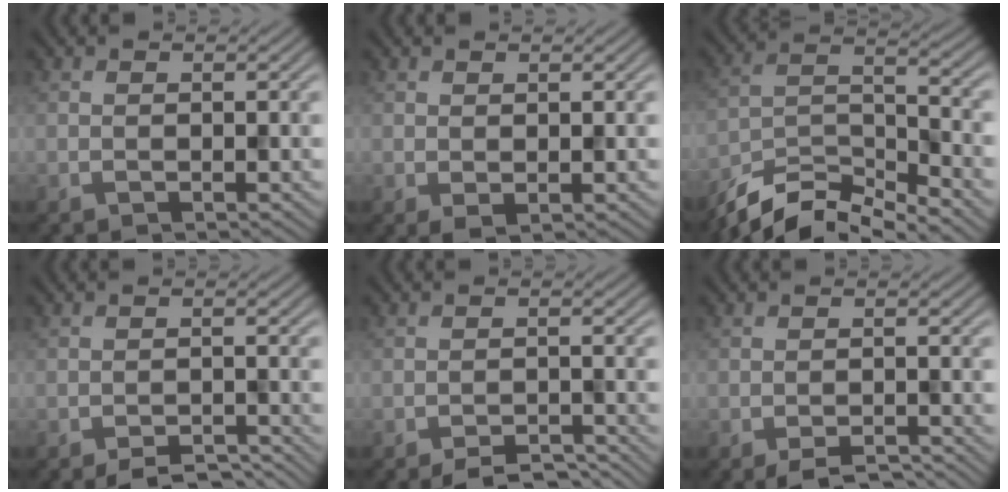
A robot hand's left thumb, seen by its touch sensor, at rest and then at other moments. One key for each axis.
{"total": 1.0, "fx": 0.2, "fy": 0.5, "fz": 0.8, "tx": -0.017, "ty": -0.003, "tz": 0.006}
{"total": 10.6, "fx": -8.7, "fy": 2.9, "fz": 5.3, "tx": -0.098, "ty": -0.003, "tz": -0.175}
{"total": 3.3, "fx": -2.9, "fy": 0.7, "fz": 1.5, "tx": -0.021, "ty": 0.000, "tz": -0.046}
{"total": 3.7, "fx": -3.3, "fy": 0.7, "fz": 1.6, "tx": -0.023, "ty": 0.000, "tz": -0.051}
{"total": 3.1, "fx": -2.6, "fy": 0.6, "fz": 1.6, "tx": -0.026, "ty": 0.000, "tz": -0.041}